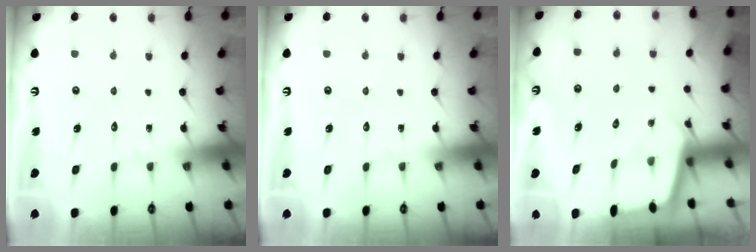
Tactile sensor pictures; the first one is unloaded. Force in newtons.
{"total": 0.0}
{"total": 1.7, "press": 1.7, "slide": 0.1}